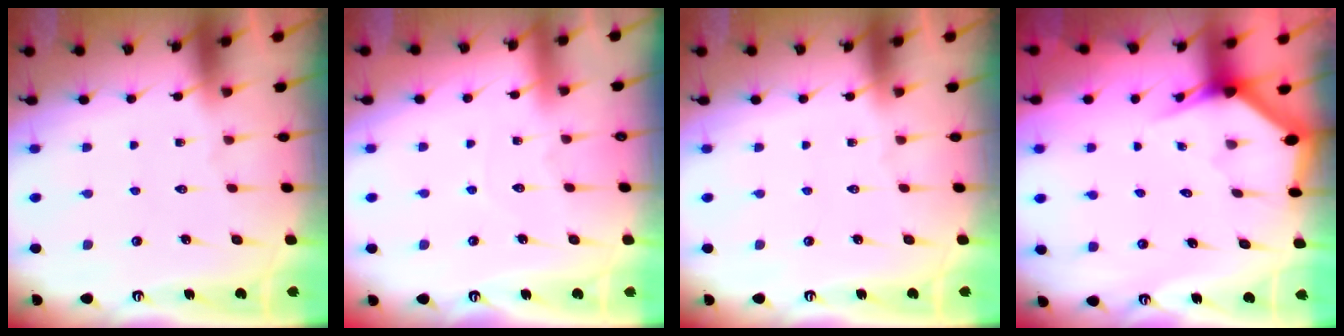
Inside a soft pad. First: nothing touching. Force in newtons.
{"total": 3.0, "press": 2.9, "slide": 0.4}
{"total": 0.0}
{"total": 2.9, "press": 2.9, "slide": 0.2}